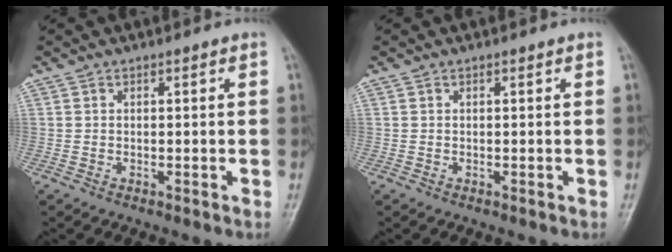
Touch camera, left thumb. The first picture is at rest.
{"total": 0.0}